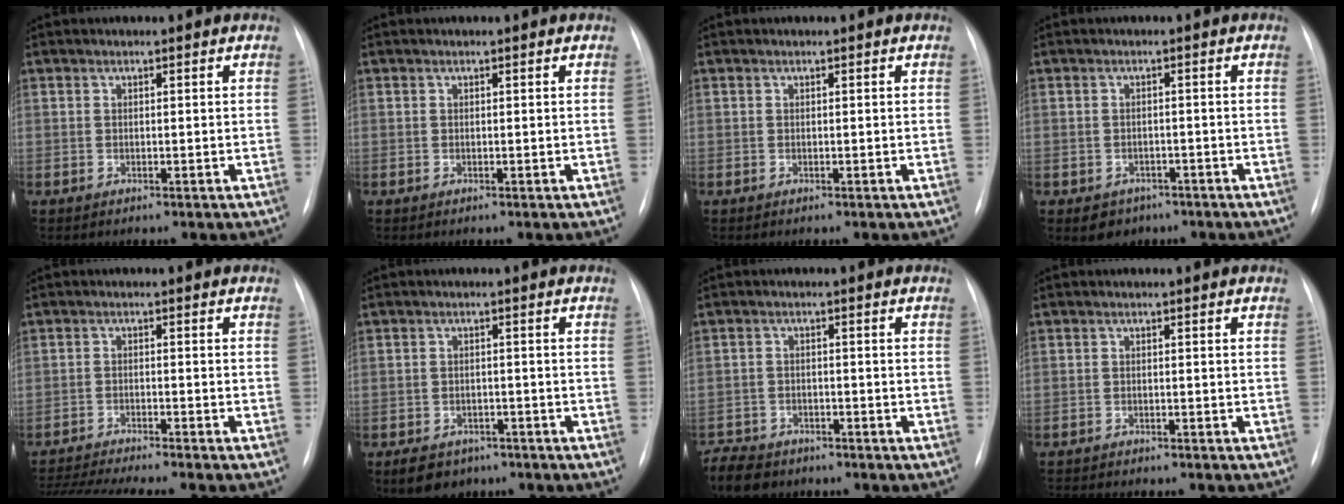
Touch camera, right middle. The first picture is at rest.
{"total": 0.0}
{"total": 0.0}
{"total": 3.6, "force": [-2.2, 2.8, 0.7], "torque": [-0.007, 0.008, -0.020]}
{"total": 13.5, "force": [-12.1, -0.3, 5.9], "torque": [-0.089, -0.013, -0.188]}
{"total": 5.9, "force": [-4.2, 3.8, 1.8], "torque": [-0.028, 0.003, -0.056]}
{"total": 7.1, "force": [-6.0, 3.4, 1.7], "torque": [-0.033, -0.007, -0.097]}
{"total": 8.8, "force": [-8.0, 1.6, 3.5], "torque": [-0.044, -0.004, -0.105]}